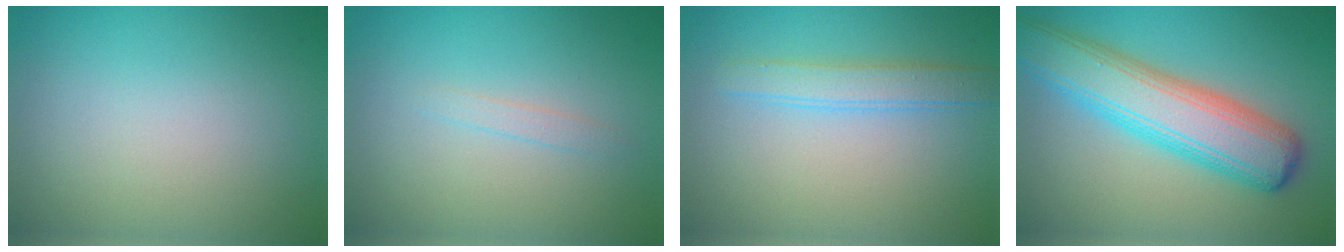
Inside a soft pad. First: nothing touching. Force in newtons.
{"total": 0.8, "press": 0.8, "slide": 0.0}
{"total": 2.5, "press": 2.5, "slide": 0.1}
{"total": 8.2, "press": 8.2, "slide": 0.3}